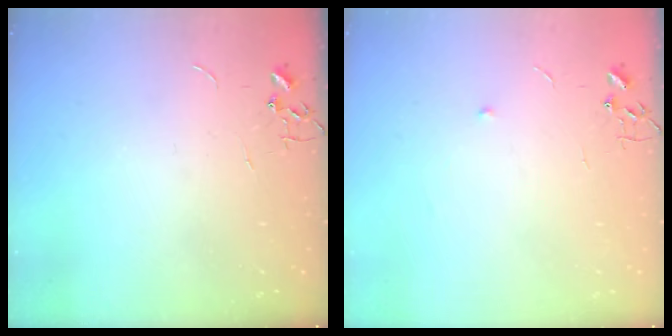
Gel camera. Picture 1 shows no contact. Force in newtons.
{"total": 4.3, "press": 4.1, "slide": 1.2}